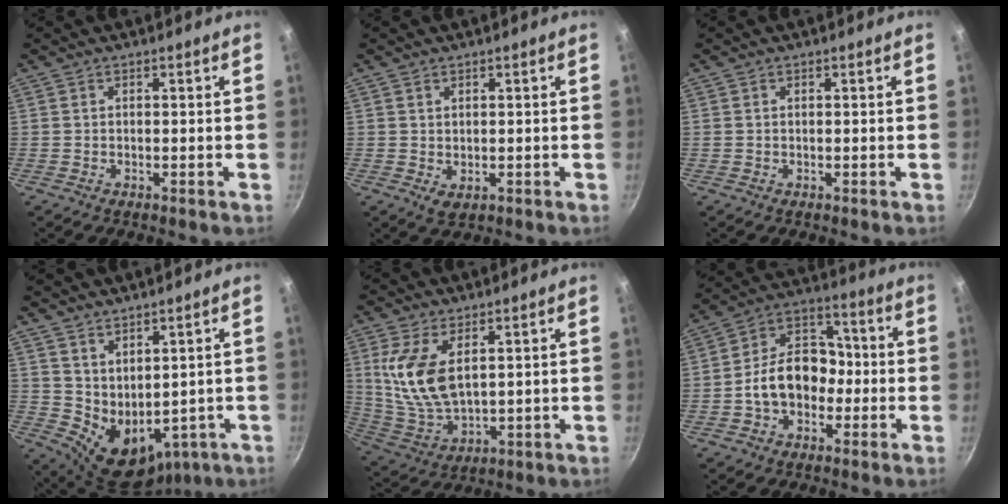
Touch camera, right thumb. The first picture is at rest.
{"total": 2.1, "force": [0.5, 1.6, 1.3], "torque": [-0.016, -0.008, 0.012]}
{"total": 0.0}
{"total": 10.3, "force": [2.3, 7.1, 7.1], "torque": [-0.094, -0.025, 0.073]}
{"total": 12.5, "force": [3.6, 6.5, 10.0], "torque": [-0.196, -0.025, 0.084]}
{"total": 12.9, "force": [-2.4, 9.6, 8.4], "torque": [-0.090, 0.047, -0.055]}